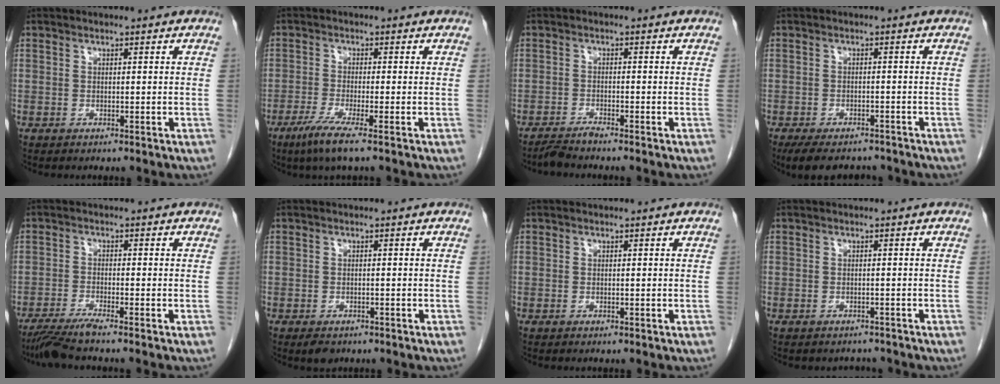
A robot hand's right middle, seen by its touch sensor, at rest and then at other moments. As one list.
[{"total": 5.1, "force": [-3.1, -0.3, 4.0], "torque": [-0.082, -0.018, -0.063]}, {"total": 2.3, "force": [-2.1, -0.5, 0.6], "torque": [-0.018, -0.009, -0.043]}, {"total": 8.7, "force": [-7.3, 3.2, 3.5], "torque": [-0.056, -0.009, -0.103]}, {"total": 4.7, "force": [-3.9, -0.9, 2.4], "torque": [-0.046, -0.019, -0.078]}, {"total": 2.3, "force": [-1.5, 1.2, 1.1], "torque": [-0.016, -0.002, -0.016]}, {"total": 0.0}, {"total": 2.0, "force": [-1.9, 0.8, -0.2], "torque": [-0.002, -0.003, -0.027]}]